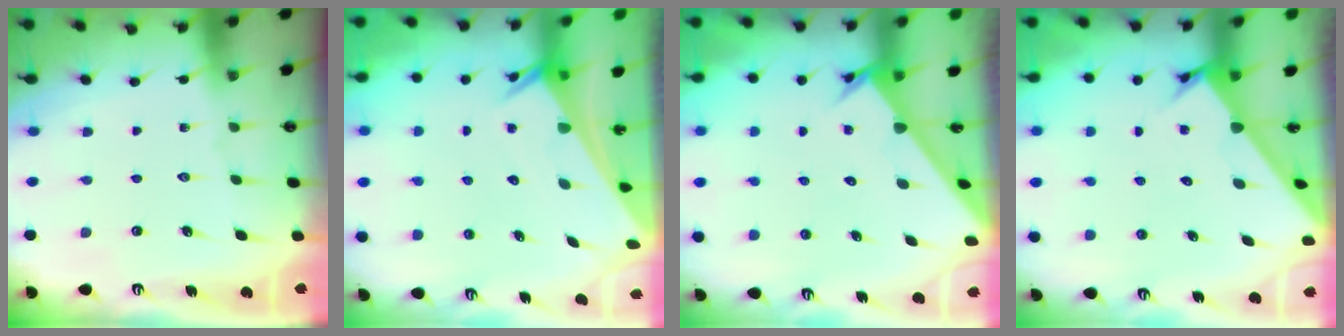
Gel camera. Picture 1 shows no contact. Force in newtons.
{"total": 2.6, "press": 2.6, "slide": 0.1}
{"total": 2.6, "press": 2.6, "slide": 0.2}
{"total": 2.9, "press": 2.9, "slide": 0.2}